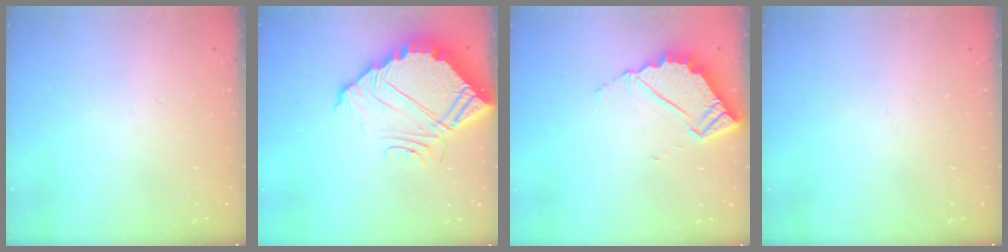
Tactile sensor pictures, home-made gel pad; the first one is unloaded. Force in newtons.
{"total": 10.0, "press": 10.0, "slide": 0.6}
{"total": 5.3, "press": 5.3, "slide": 0.2}
{"total": 0.0}